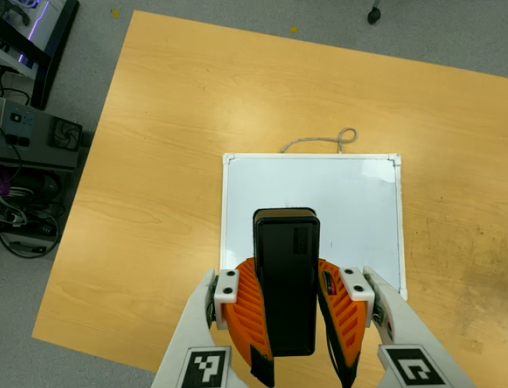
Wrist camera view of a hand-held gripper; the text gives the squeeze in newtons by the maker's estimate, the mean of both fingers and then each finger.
{"total": 10.8, "left": 9.4, "right": 12.2}